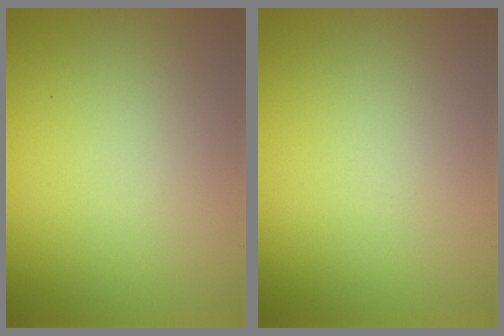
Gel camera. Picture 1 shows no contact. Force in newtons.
{"total": 0.0}